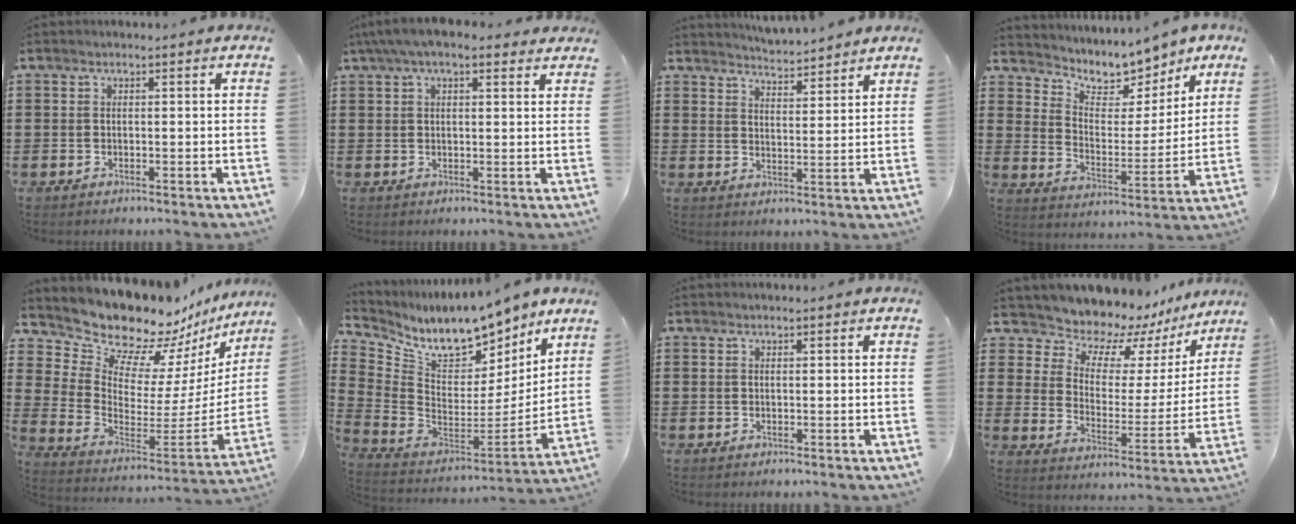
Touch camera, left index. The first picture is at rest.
{"total": 4.8, "force": [3.3, 1.6, 3.2], "torque": [-0.070, 0.005, 0.058]}
{"total": 3.9, "force": [3.9, -0.2, 0.0], "torque": [-0.014, -0.021, 0.070]}
{"total": 7.2, "force": [6.5, 3.0, 0.9], "torque": [-0.053, -0.048, 0.114]}
{"total": 10.9, "force": [10.4, 3.2, 0.8], "torque": [-0.070, -0.098, 0.182]}
{"total": 10.5, "force": [9.1, 3.5, 3.9], "torque": [-0.108, -0.070, 0.161]}
{"total": 0.0}
{"total": 7.7, "force": [7.3, 2.5, 0.1], "torque": [-0.036, -0.070, 0.124]}